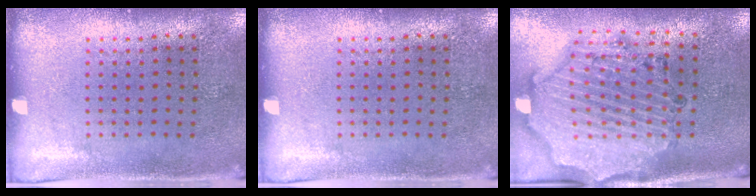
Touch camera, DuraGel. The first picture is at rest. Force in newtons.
{"total": 0.0}
{"total": 2.4, "press": 2.3, "slide": 0.7}